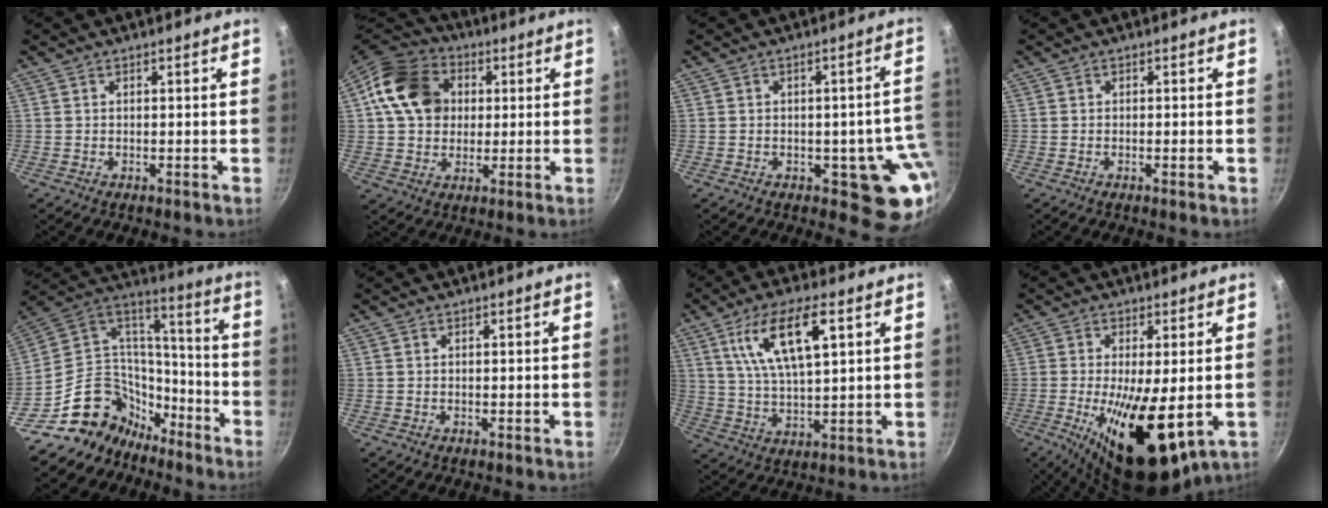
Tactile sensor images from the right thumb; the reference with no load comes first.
{"total": 15.0, "force": [3.0, 12.2, 8.2], "torque": [-0.123, 0.015, 0.043]}
{"total": 10.5, "force": [-2.0, 5.7, 8.5], "torque": [-0.034, 0.006, -0.022]}
{"total": 1.0, "force": [-0.5, 0.2, 0.9], "torque": [-0.018, 0.002, -0.010]}
{"total": 19.1, "force": [-12.6, 13.2, 5.8], "torque": [-0.042, 0.132, -0.222]}
{"total": 0.0}
{"total": 13.2, "force": [5.2, 4.4, 11.4], "torque": [-0.199, -0.010, 0.101]}
{"total": 16.1, "force": [-3.1, 5.9, 14.6], "torque": [-0.241, -0.009, -0.036]}